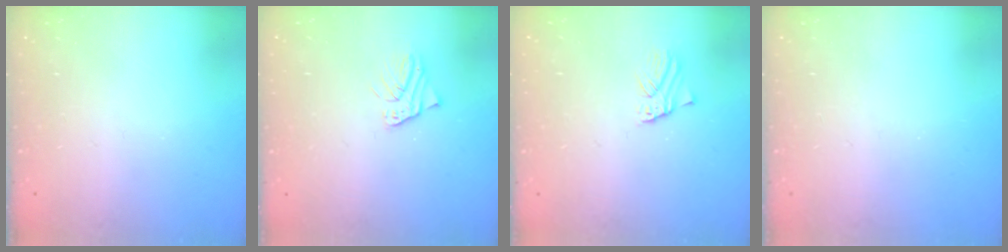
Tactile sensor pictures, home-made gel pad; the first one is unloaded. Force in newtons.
{"total": 2.8, "press": 2.8, "slide": 0.3}
{"total": 1.4, "press": 1.4, "slide": 0.1}
{"total": 0.0}